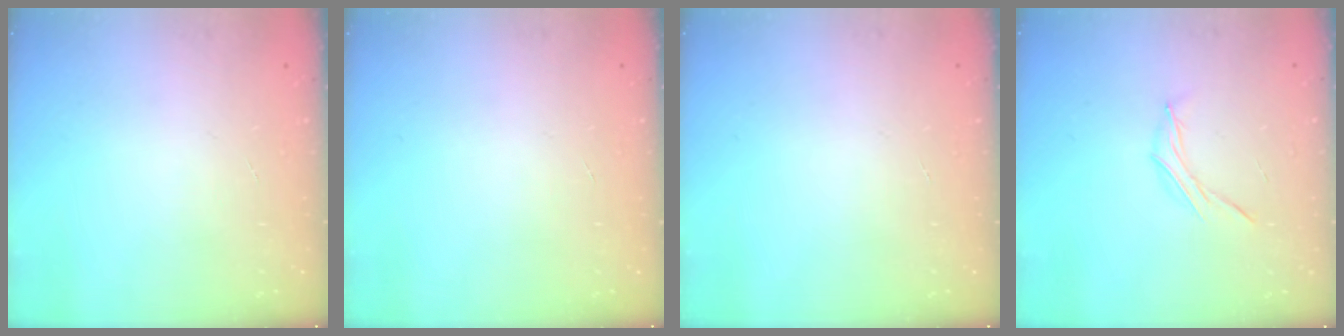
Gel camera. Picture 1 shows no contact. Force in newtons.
{"total": 0.0}
{"total": 0.0}
{"total": 6.4, "press": 6.2, "slide": 1.4}